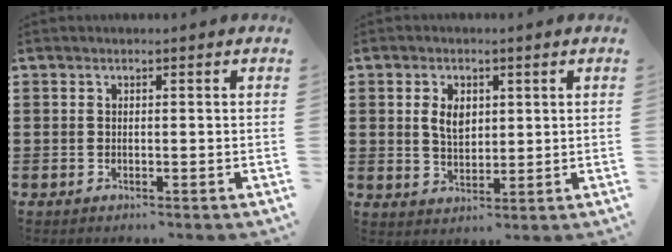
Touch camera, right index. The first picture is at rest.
{"total": 4.0, "force": [1.1, 2.5, 2.9], "torque": [-0.056, 0.007, 0.017]}